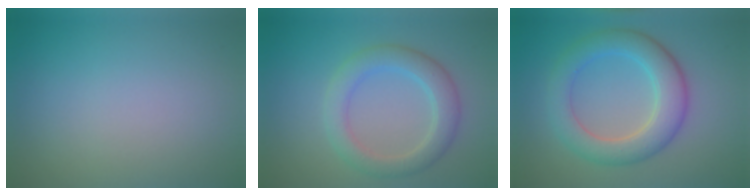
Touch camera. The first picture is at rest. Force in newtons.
{"total": 4.0, "press": 4.0, "slide": 0.3}
{"total": 5.8, "press": 5.8, "slide": 0.4}